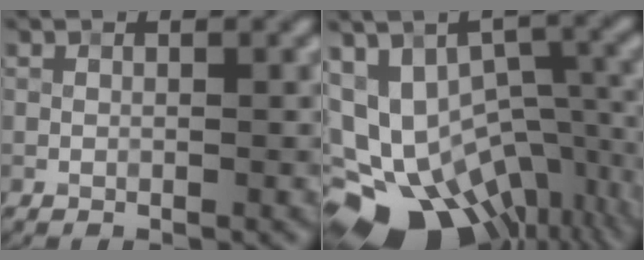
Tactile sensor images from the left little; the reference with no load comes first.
{"total": 18.9, "force": [-8.0, 13.3, 10.8], "torque": [-0.185, -0.026, -0.086]}